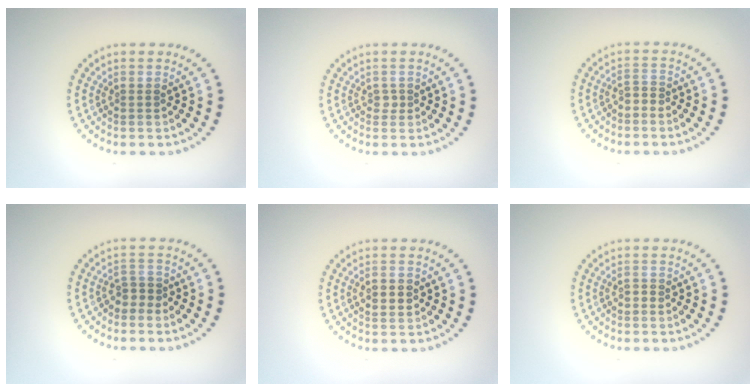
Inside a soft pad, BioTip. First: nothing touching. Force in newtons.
{"total": 0.7, "press": 0.6, "slide": 0.4}
{"total": 1.3, "press": 1.0, "slide": 0.9}
{"total": 1.6, "press": 1.3, "slide": 0.9}
{"total": 2.7, "press": 2.7, "slide": 0.0}
{"total": 0.9, "press": 0.8, "slide": 0.2}